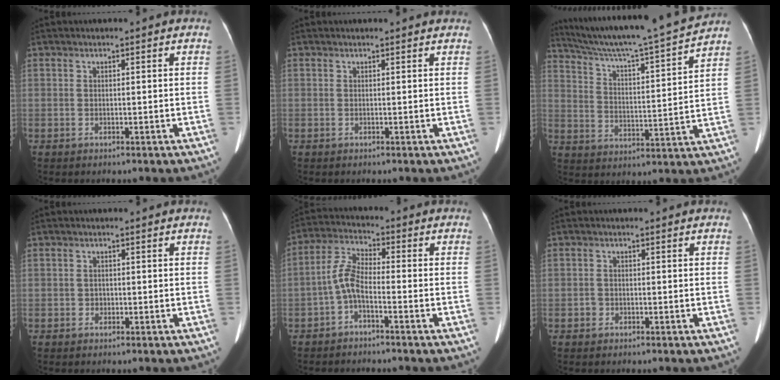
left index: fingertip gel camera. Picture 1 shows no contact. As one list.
[{"total": 1.5, "force": [1.5, 0.3, 0.2], "torque": [-0.013, 0.012, 0.009]}, {"total": 18.6, "force": [16.8, -1.7, 7.7], "torque": [-0.138, -0.024, 0.254]}, {"total": 0.8, "force": [-0.3, 0.7, 0.1], "torque": [-0.001, 0.002, -0.007]}, {"total": 5.1, "force": [-2.2, 1.7, 4.3], "torque": [-0.097, 0.016, -0.047]}, {"total": 1.0, "force": [-0.5, 0.9, 0.1], "torque": [-0.001, 0.003, -0.012]}]